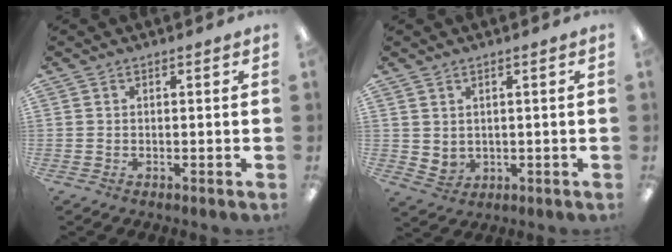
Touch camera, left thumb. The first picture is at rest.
{"total": 2.7, "force": [1.9, 1.8, 0.9], "torque": [-0.022, -0.009, 0.035]}